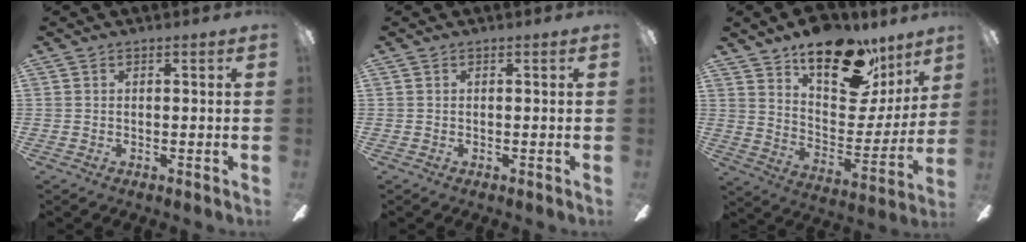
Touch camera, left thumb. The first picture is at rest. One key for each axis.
{"total": 0.0}
{"total": 21.1, "fx": 15.4, "fy": 9.1, "fz": 11.2, "tx": -0.157, "ty": -0.109, "tz": 0.264}